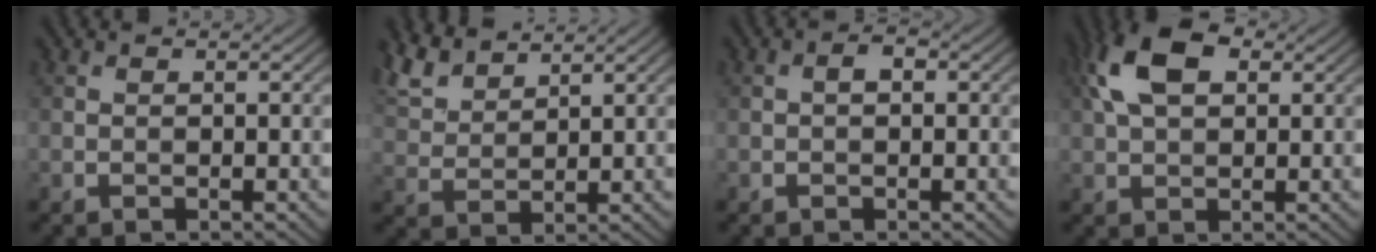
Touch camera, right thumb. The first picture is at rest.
{"total": 6.2, "force": [5.2, 1.9, 2.8], "torque": [-0.077, 0.013, 0.112]}
{"total": 1.3, "force": [0.0, 0.8, 1.1], "torque": [-0.017, 0.005, -0.003]}
{"total": 8.5, "force": [2.9, 4.9, 6.3], "torque": [-0.150, 0.021, 0.050]}